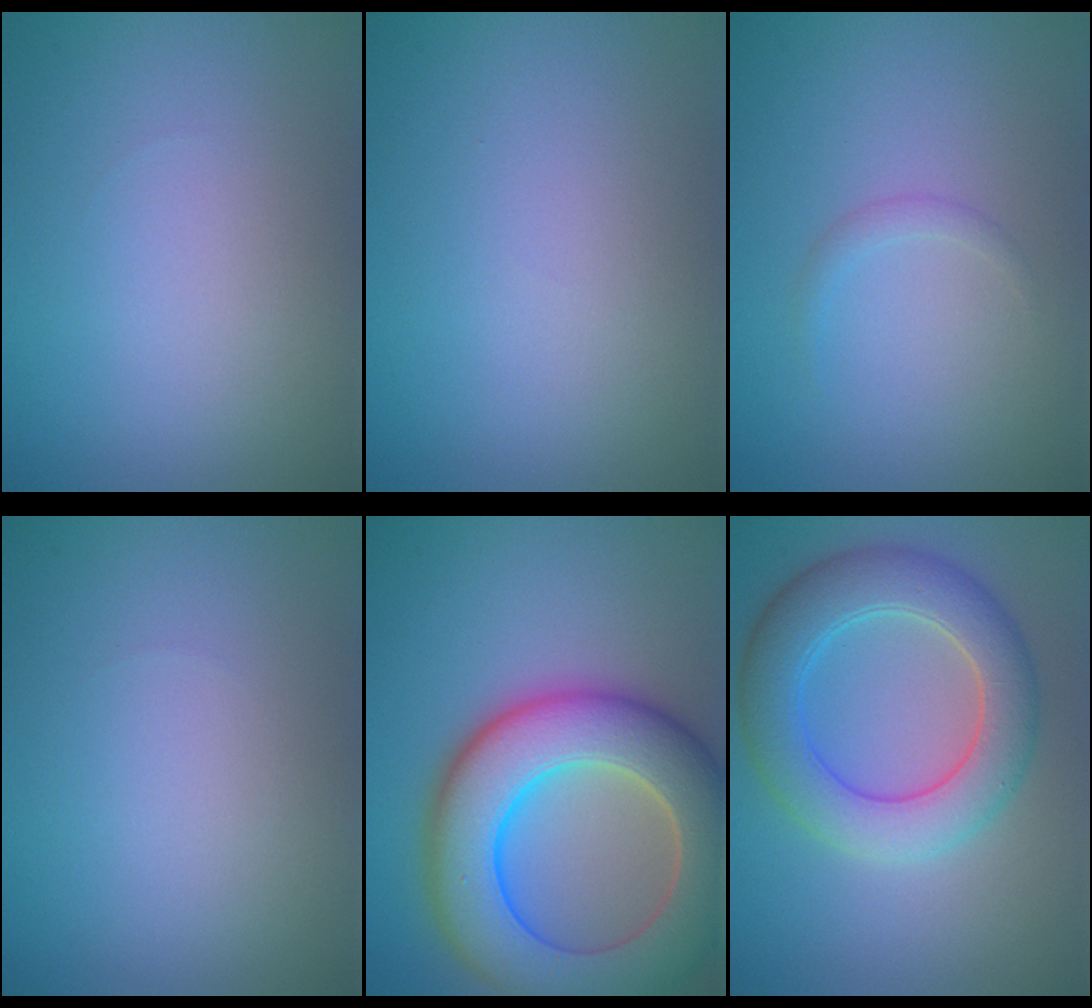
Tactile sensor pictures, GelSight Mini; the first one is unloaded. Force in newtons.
{"total": 0.0}
{"total": 0.9, "press": 0.9, "slide": 0.0}
{"total": 0.0}
{"total": 11.9, "press": 11.9, "slide": 0.9}
{"total": 6.5, "press": 6.5, "slide": 0.3}